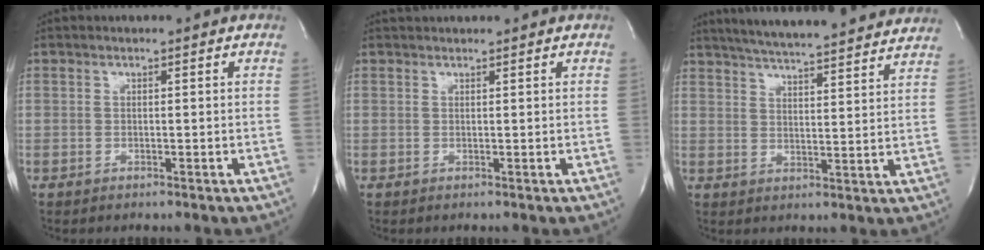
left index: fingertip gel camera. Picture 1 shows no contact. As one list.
[{"total": 1.9, "force": [1.9, 0.2, 0.3], "torque": [-0.007, 0.024, 0.033]}, {"total": 23.5, "force": [21.4, 1.9, 9.5], "torque": [-0.156, -0.005, 0.279]}]